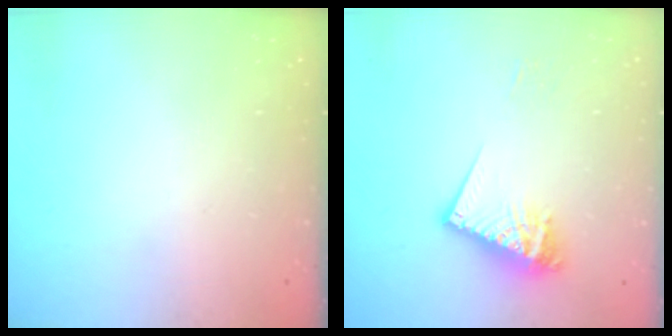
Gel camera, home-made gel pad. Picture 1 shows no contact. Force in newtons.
{"total": 11.7, "press": 11.7, "slide": 1.3}